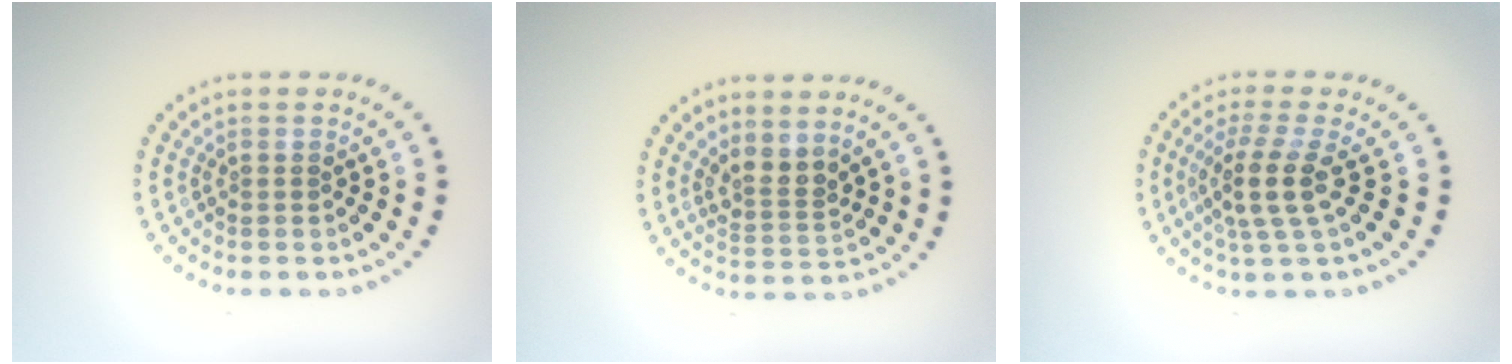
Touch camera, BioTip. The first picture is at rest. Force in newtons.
{"total": 2.4, "press": 1.8, "slide": 1.6}
{"total": 3.7, "press": 2.8, "slide": 2.4}